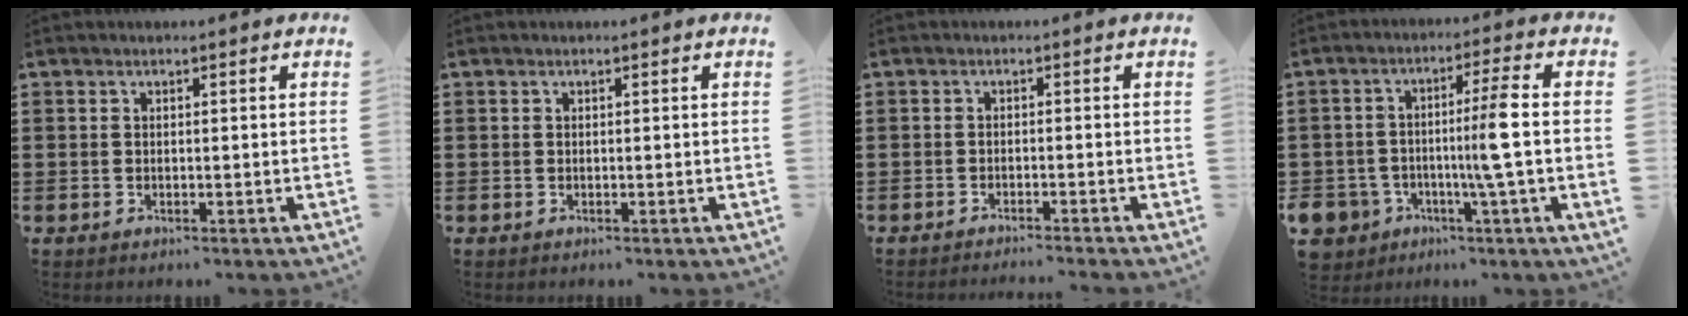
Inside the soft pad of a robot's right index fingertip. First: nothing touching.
{"total": 0.0}
{"total": 1.2, "force": [-1.2, -0.4, 0.2], "torque": [-0.005, 0.000, -0.023]}
{"total": 7.2, "force": [-2.1, 0.5, 6.9], "torque": [-0.132, -0.008, -0.045]}